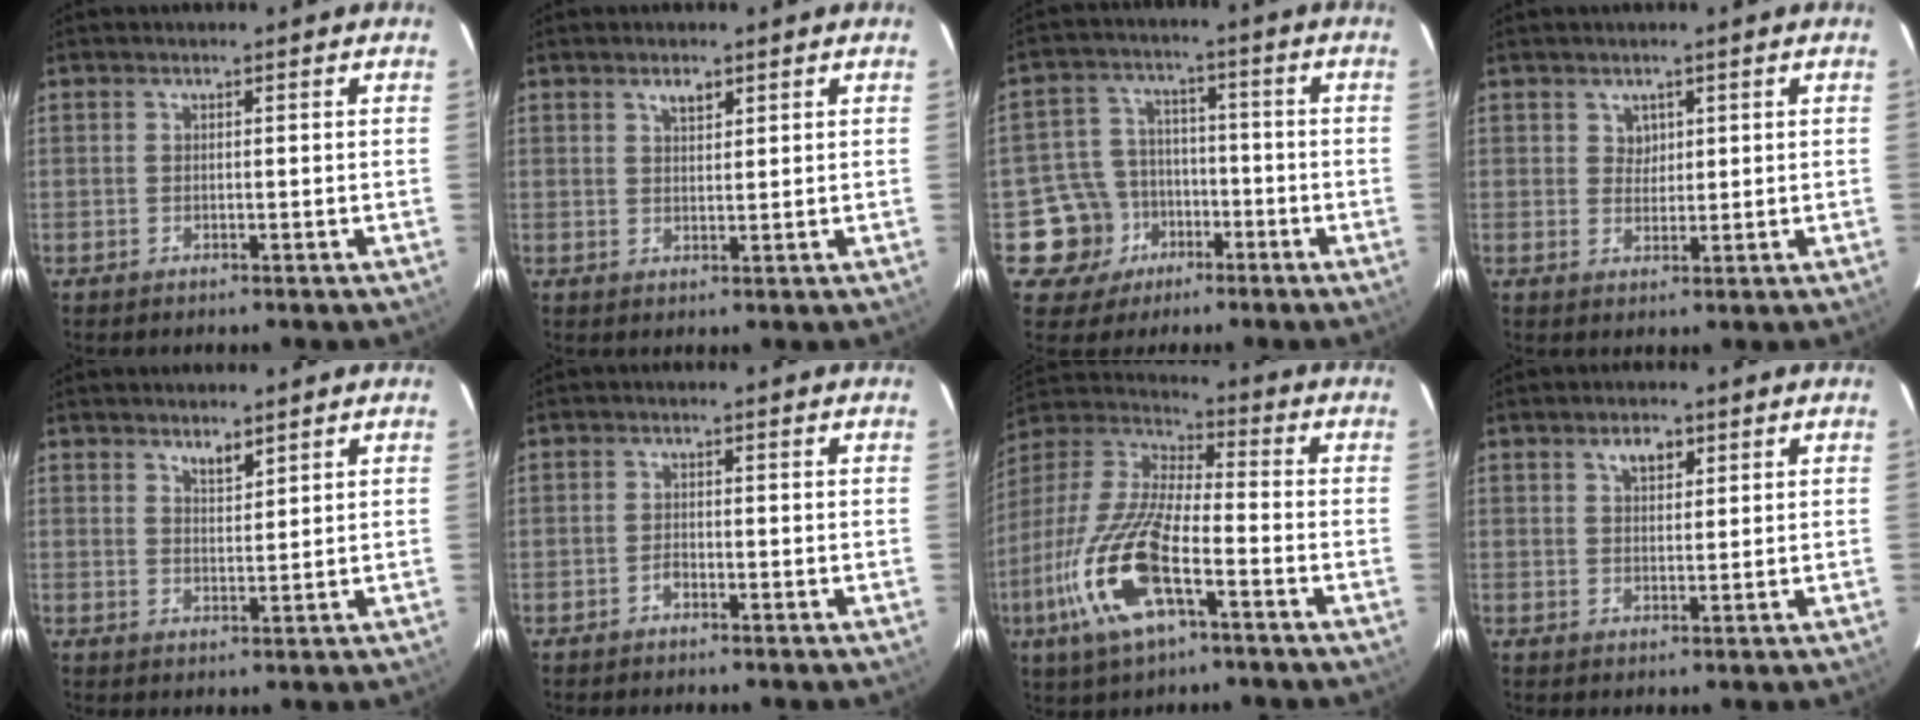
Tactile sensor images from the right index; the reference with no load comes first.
{"total": 2.3, "force": [1.6, 1.0, 1.4], "torque": [-0.021, 0.004, 0.027]}
{"total": 9.7, "force": [-4.4, 8.5, 1.3], "torque": [-0.055, 0.032, -0.059]}
{"total": 2.3, "force": [1.2, 2.0, 0.2], "torque": [0.002, 0.006, 0.022]}
{"total": 2.7, "force": [2.3, 0.7, 1.3], "torque": [-0.020, -0.001, 0.039]}
{"total": 1.2, "force": [-0.9, 0.6, 0.4], "torque": [-0.008, 0.002, -0.017]}
{"total": 18.7, "force": [-7.8, 5.9, 15.9], "torque": [-0.340, -0.024, -0.159]}
{"total": 3.3, "force": [1.9, 1.8, 2.0], "torque": [-0.031, 0.006, 0.033]}